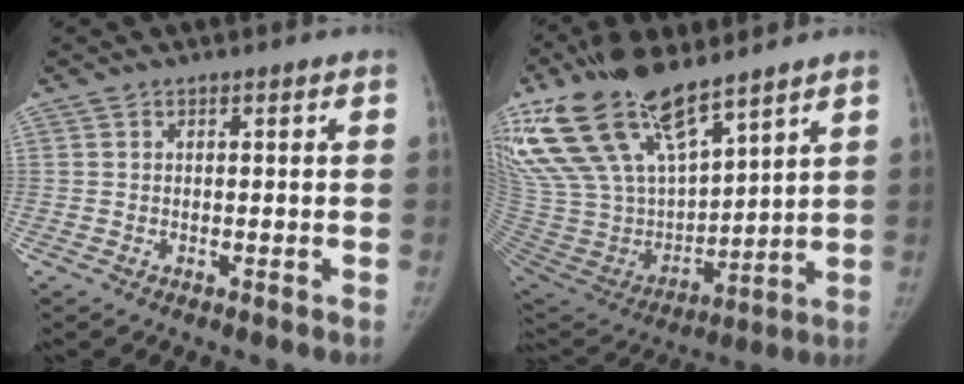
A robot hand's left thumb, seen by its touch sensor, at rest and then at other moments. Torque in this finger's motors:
{"motor_torque": [0.65, 0.89, 2.53, -0.24, 0.88]}